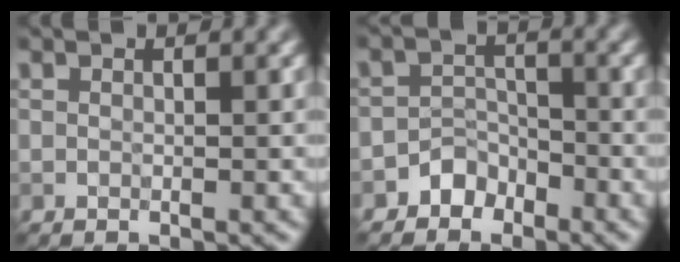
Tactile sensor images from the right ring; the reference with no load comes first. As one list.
[{"total": 2.3, "force": [-1.7, 1.5, 0.3], "torque": [0.008, 0.011, -0.032]}]